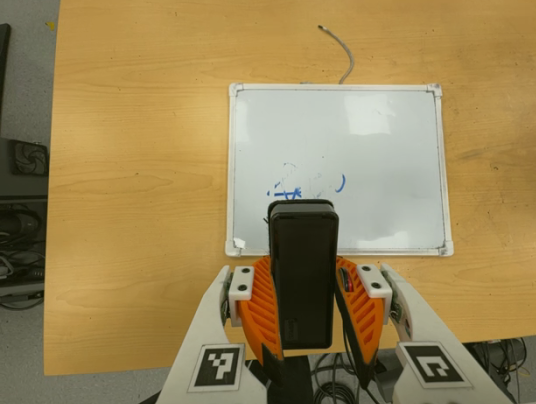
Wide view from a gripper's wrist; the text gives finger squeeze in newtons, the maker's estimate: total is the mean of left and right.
{"total": 7.1, "left": 6.4, "right": 7.9}